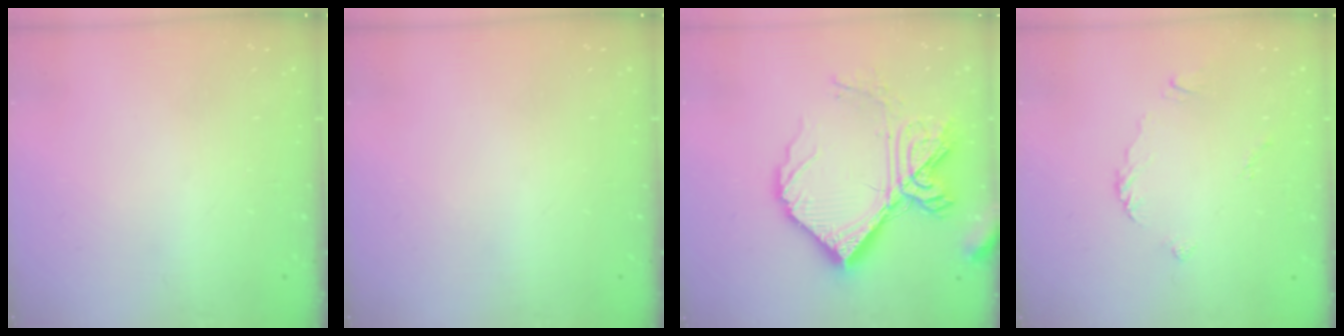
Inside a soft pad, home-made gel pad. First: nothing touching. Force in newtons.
{"total": 0.0}
{"total": 24.0, "press": 23.8, "slide": 2.9}
{"total": 3.0, "press": 3.0, "slide": 0.4}